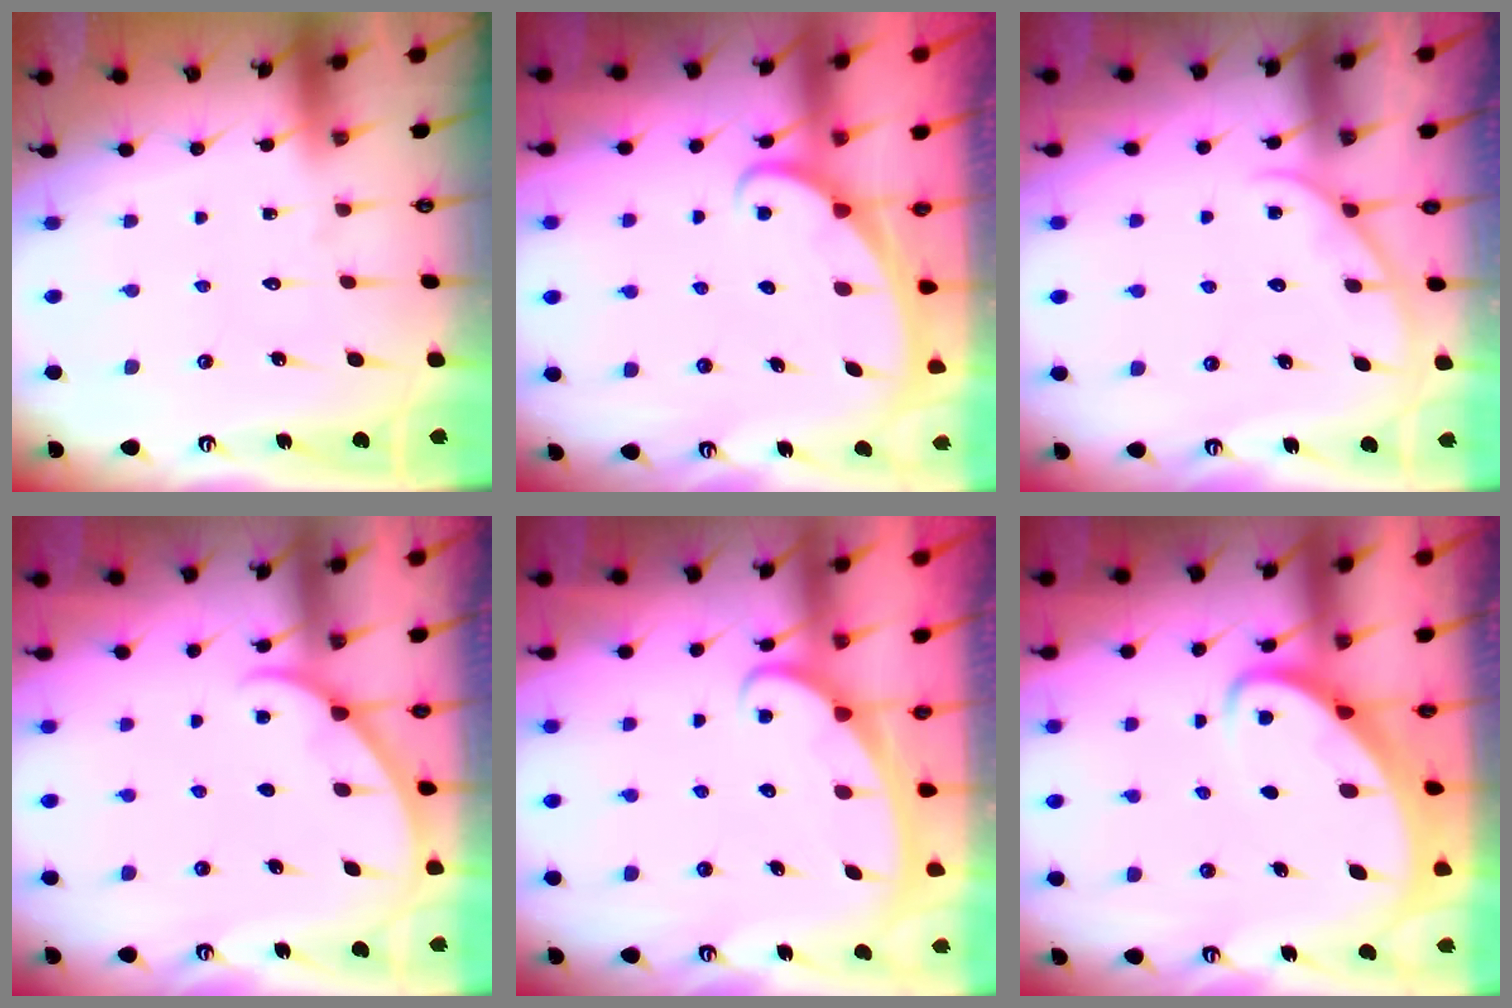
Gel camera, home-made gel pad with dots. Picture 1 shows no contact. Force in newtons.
{"total": 1.8, "press": 1.8, "slide": 0.1}
{"total": 2.7, "press": 2.7, "slide": 0.3}
{"total": 1.8, "press": 1.8, "slide": 0.1}
{"total": 2.4, "press": 2.4, "slide": 0.4}
{"total": 3.6, "press": 3.5, "slide": 0.4}